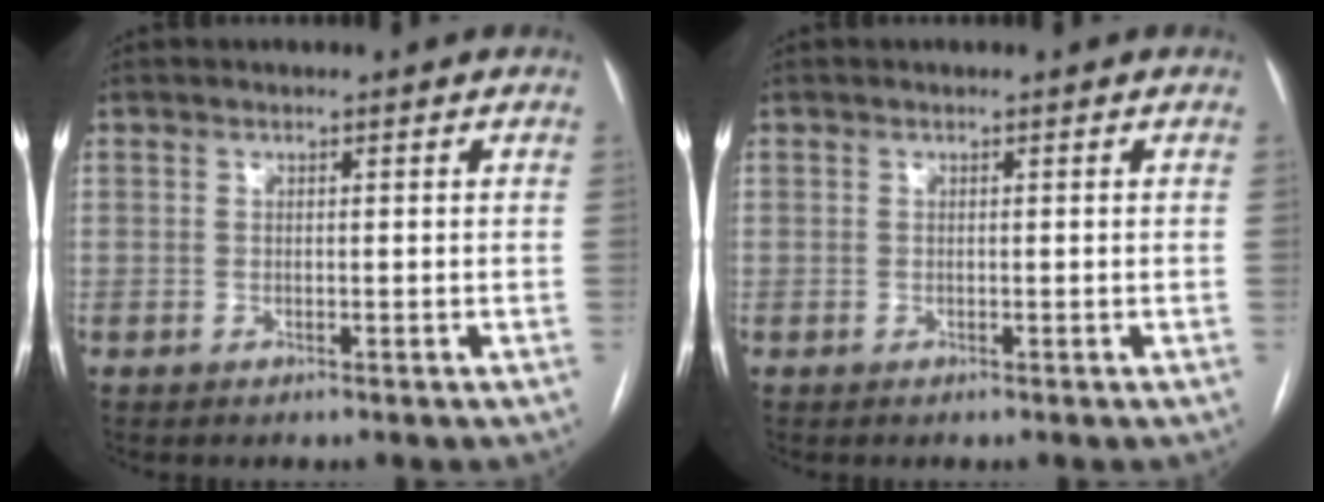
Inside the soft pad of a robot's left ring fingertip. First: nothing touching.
{"total": 0.0}